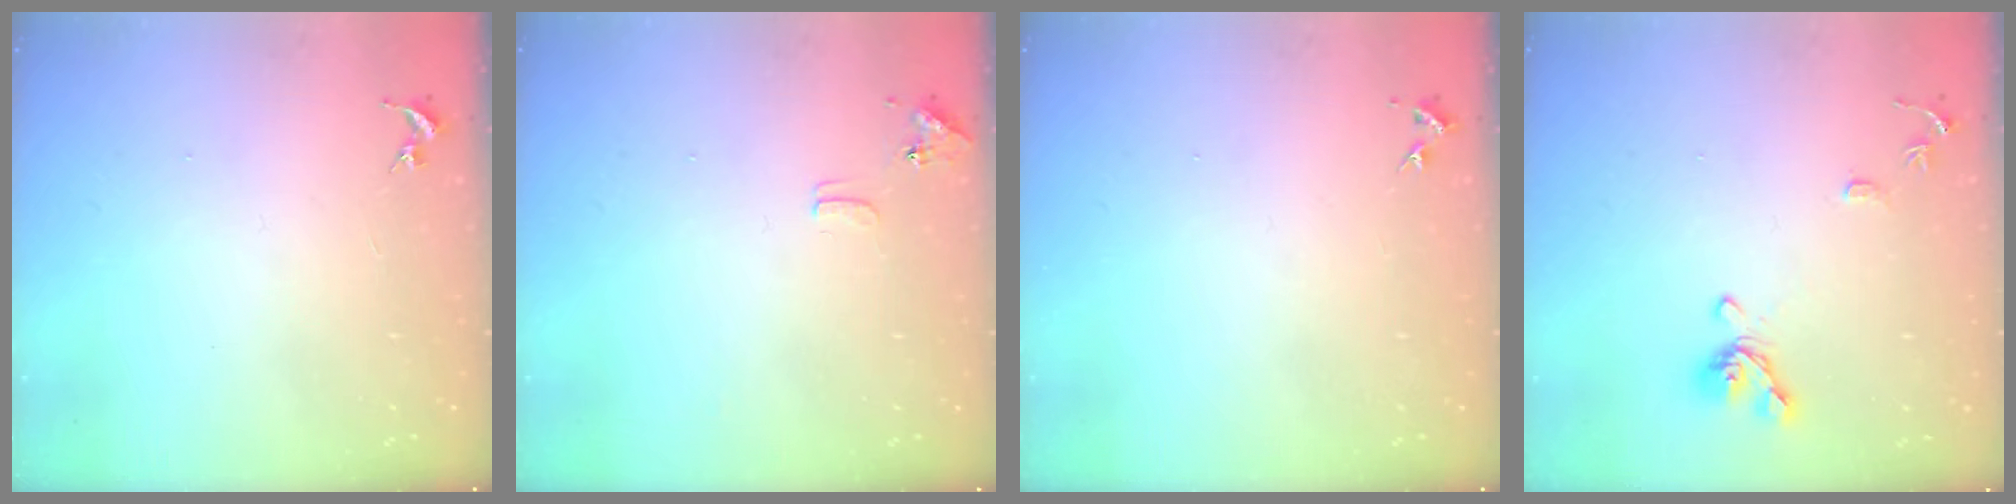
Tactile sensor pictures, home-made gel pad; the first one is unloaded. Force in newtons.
{"total": 6.9, "press": 6.9, "slide": 0.8}
{"total": 3.9, "press": 3.8, "slide": 0.6}
{"total": 10.3, "press": 10.2, "slide": 1.5}